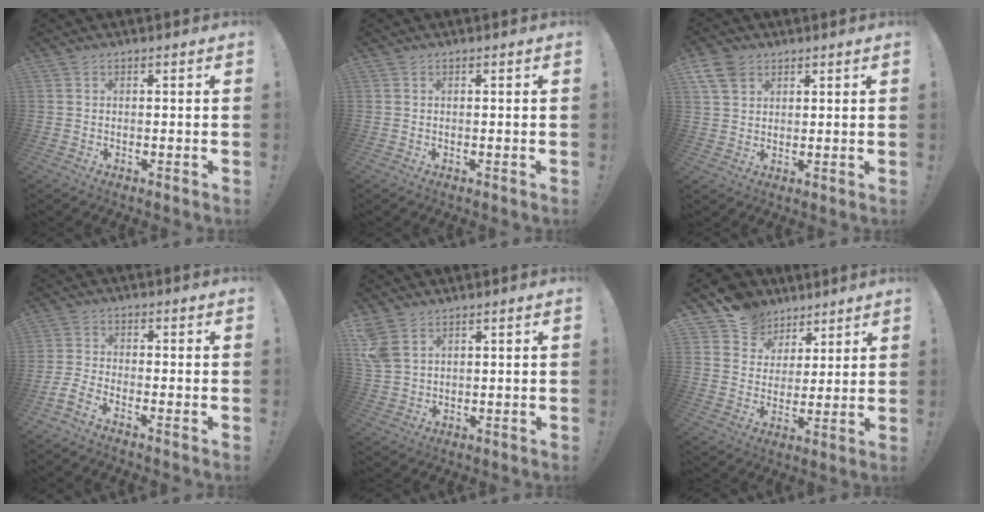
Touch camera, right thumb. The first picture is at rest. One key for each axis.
{"total": 0.0}
{"total": 7.9, "fx": 4.4, "fy": 5.6, "fz": 3.4, "tx": -0.061, "ty": -0.014, "tz": 0.089}
{"total": 4.1, "fx": -3.0, "fy": 1.1, "fz": 2.5, "tx": -0.066, "ty": -0.010, "tz": -0.058}
{"total": 6.7, "fx": 3.6, "fy": 4.4, "fz": 3.5, "tx": -0.075, "ty": -0.012, "tz": 0.072}
{"total": 10.5, "fx": 6.9, "fy": 7.8, "fz": 1.6, "tx": -0.024, "ty": -0.054, "tz": 0.137}